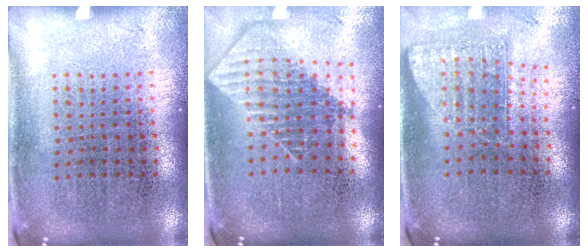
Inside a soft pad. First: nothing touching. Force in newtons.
{"total": 1.9, "press": 1.5, "slide": 1.2}
{"total": 1.7, "press": 1.2, "slide": 1.1}